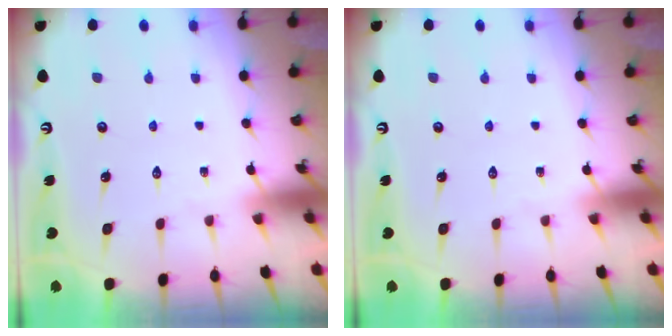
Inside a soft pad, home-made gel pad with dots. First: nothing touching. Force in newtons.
{"total": 0.0}